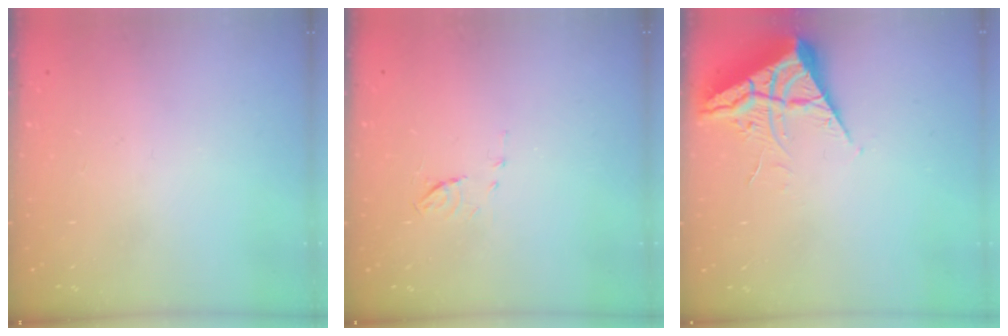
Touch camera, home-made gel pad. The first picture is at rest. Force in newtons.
{"total": 5.3, "press": 5.3, "slide": 0.6}
{"total": 6.5, "press": 6.4, "slide": 0.7}